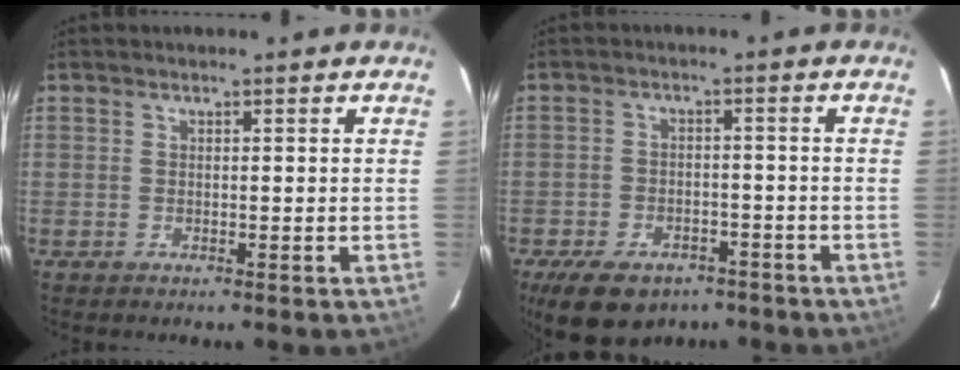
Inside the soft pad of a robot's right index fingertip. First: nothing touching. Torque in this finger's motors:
{"motor_torque": [0.93, -0.82, 0.34, 0.06]}